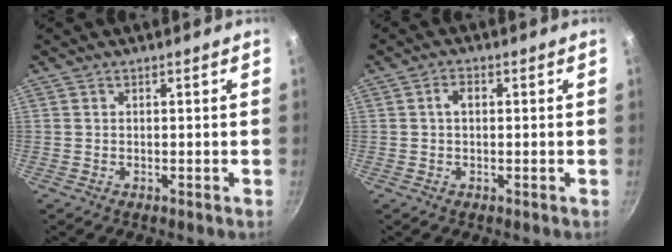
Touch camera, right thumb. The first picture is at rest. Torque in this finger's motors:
{"motor_torque": [0.19, 1.06, 0.35, -0.17, 0.00]}